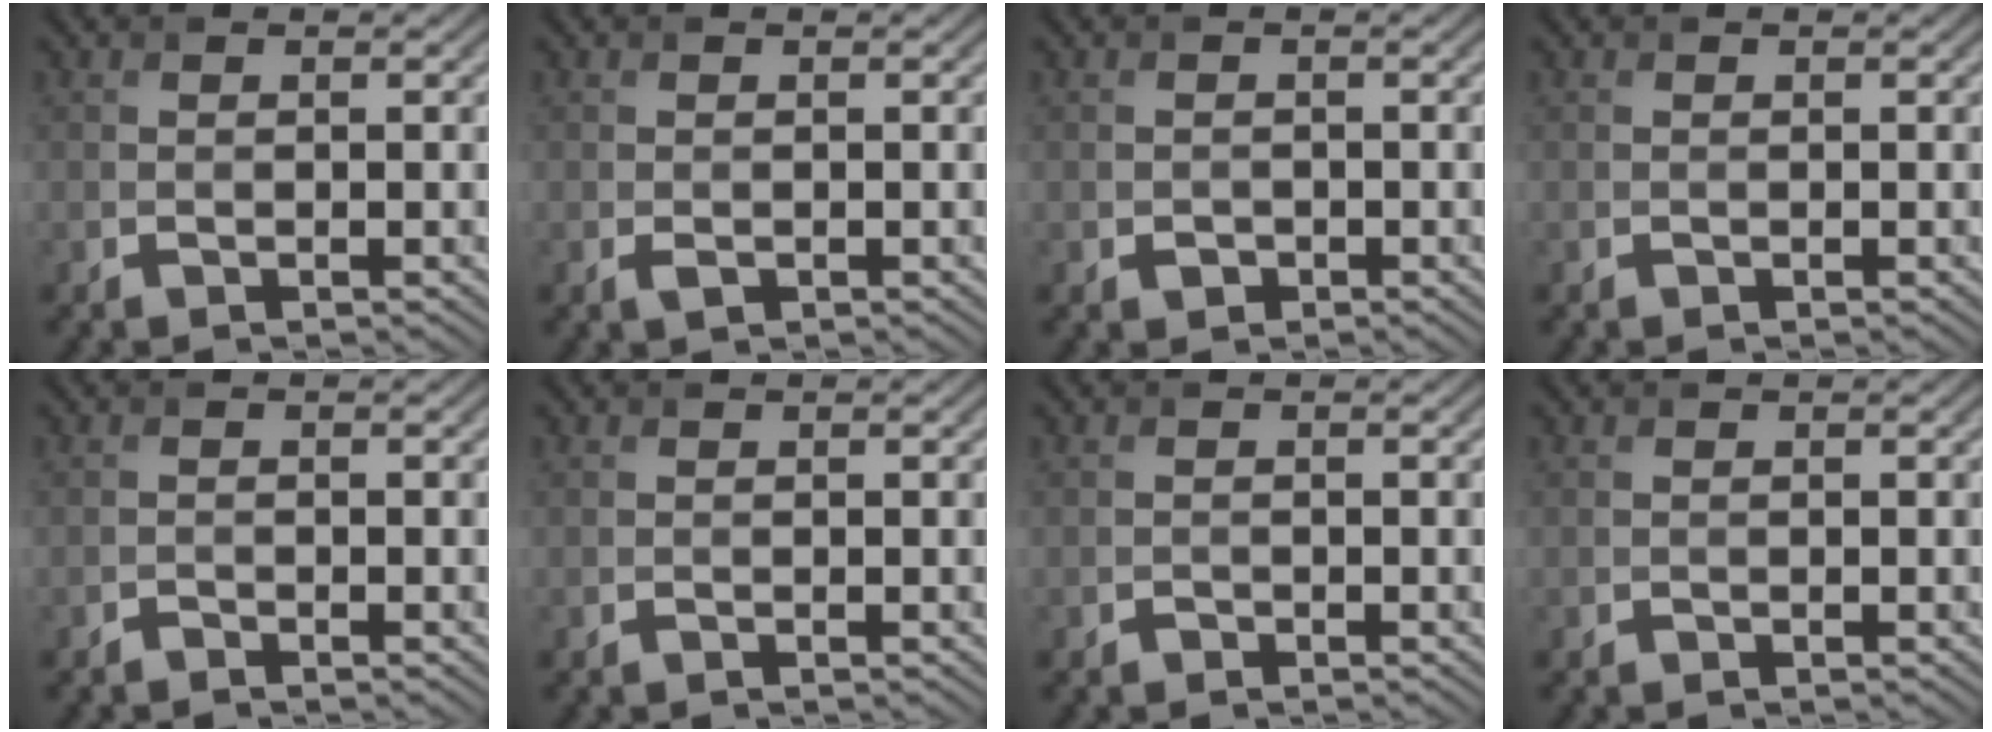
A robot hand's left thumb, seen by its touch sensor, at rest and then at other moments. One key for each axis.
{"total": 0.9, "fx": -0.4, "fy": 0.5, "fz": 0.7, "tx": -0.016, "ty": -0.002, "tz": -0.006}
{"total": 1.1, "fx": -0.5, "fy": 0.8, "fz": 0.4, "tx": -0.005, "ty": -0.004, "tz": -0.010}
{"total": 0.0}
{"total": 0.6, "fx": -0.6, "fy": 0.1, "fz": 0.1, "tx": 0.000, "ty": 0.000, "tz": -0.012}
{"total": 0.0}
{"total": 0.5, "fx": -0.4, "fy": 0.3, "fz": 0.1, "tx": 0.000, "ty": -0.002, "tz": -0.007}
{"total": 0.0}